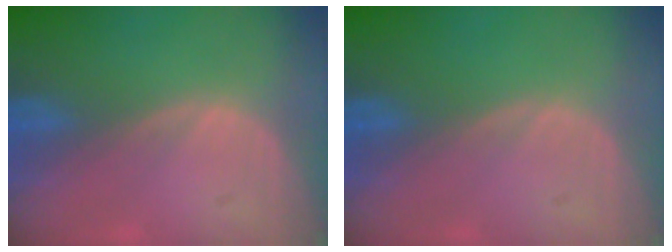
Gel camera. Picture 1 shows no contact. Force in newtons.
{"total": 0.0}